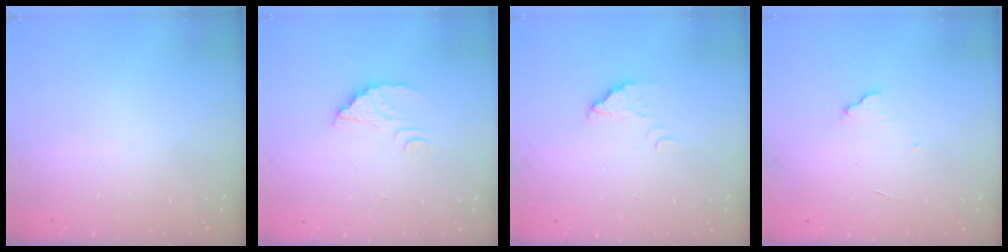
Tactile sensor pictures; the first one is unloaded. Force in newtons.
{"total": 2.5, "press": 2.5, "slide": 0.1}
{"total": 1.9, "press": 1.9, "slide": 0.1}
{"total": 5.2, "press": 5.1, "slide": 0.4}